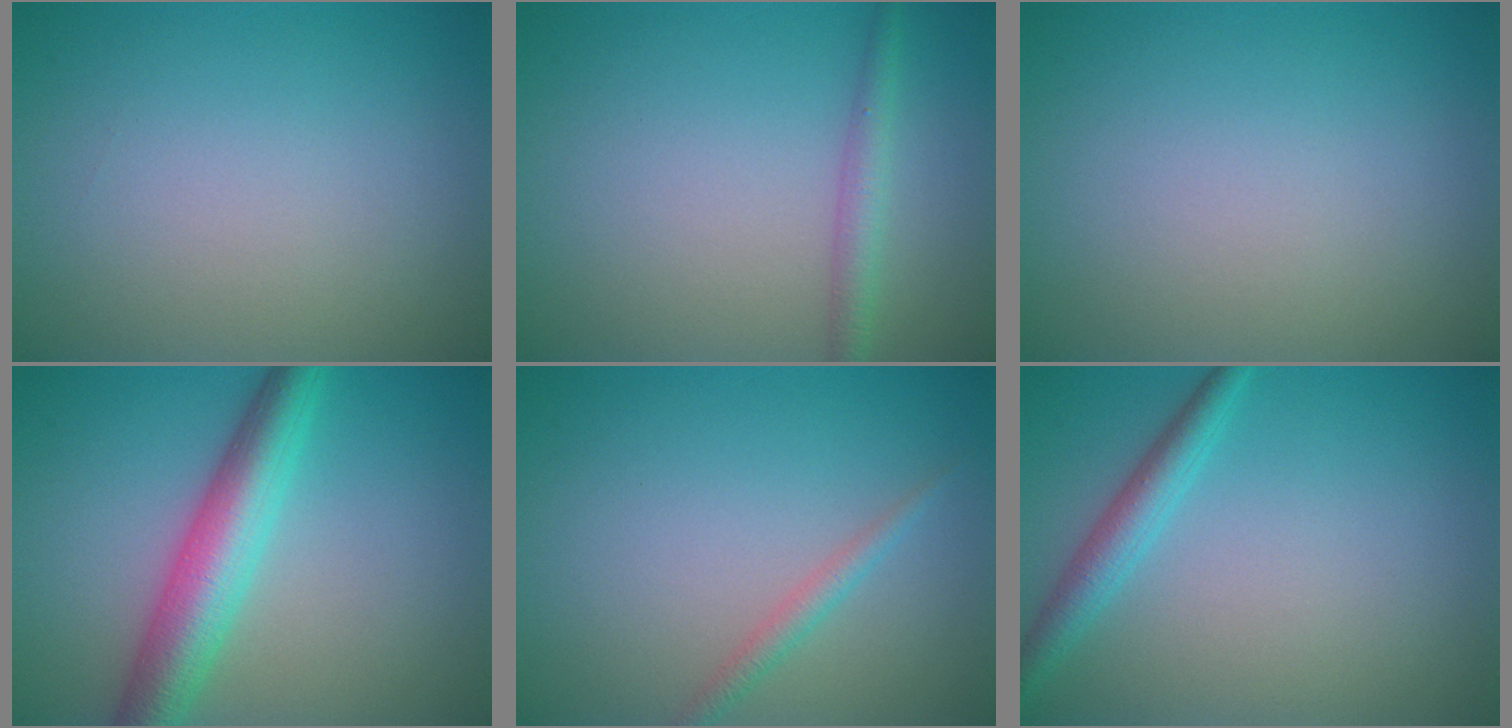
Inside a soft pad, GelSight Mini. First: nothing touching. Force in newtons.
{"total": 2.0, "press": 2.0, "slide": 0.0}
{"total": 0.0}
{"total": 6.1, "press": 6.1, "slide": 0.2}
{"total": 1.4, "press": 1.4, "slide": 0.1}
{"total": 2.7, "press": 2.7, "slide": 0.1}